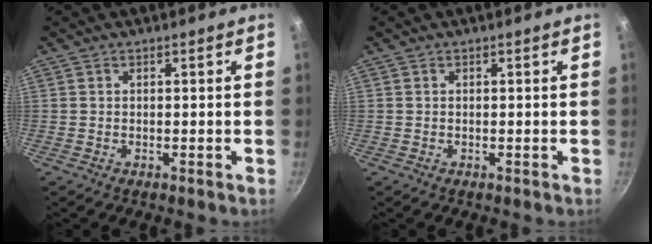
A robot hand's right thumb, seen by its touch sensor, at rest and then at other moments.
{"total": 0.0}